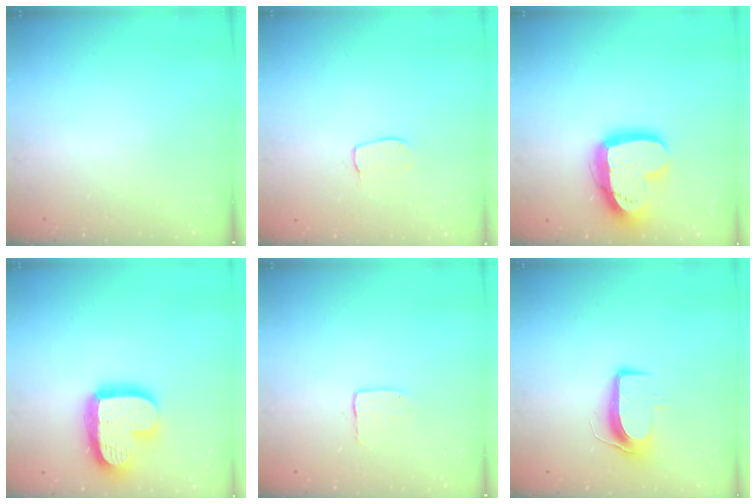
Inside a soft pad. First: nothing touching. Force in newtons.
{"total": 5.8, "press": 5.8, "slide": 0.2}
{"total": 17.7, "press": 17.6, "slide": 1.6}
{"total": 17.7, "press": 17.7, "slide": 1.5}
{"total": 3.2, "press": 3.2, "slide": 0.2}
{"total": 8.7, "press": 8.6, "slide": 0.5}